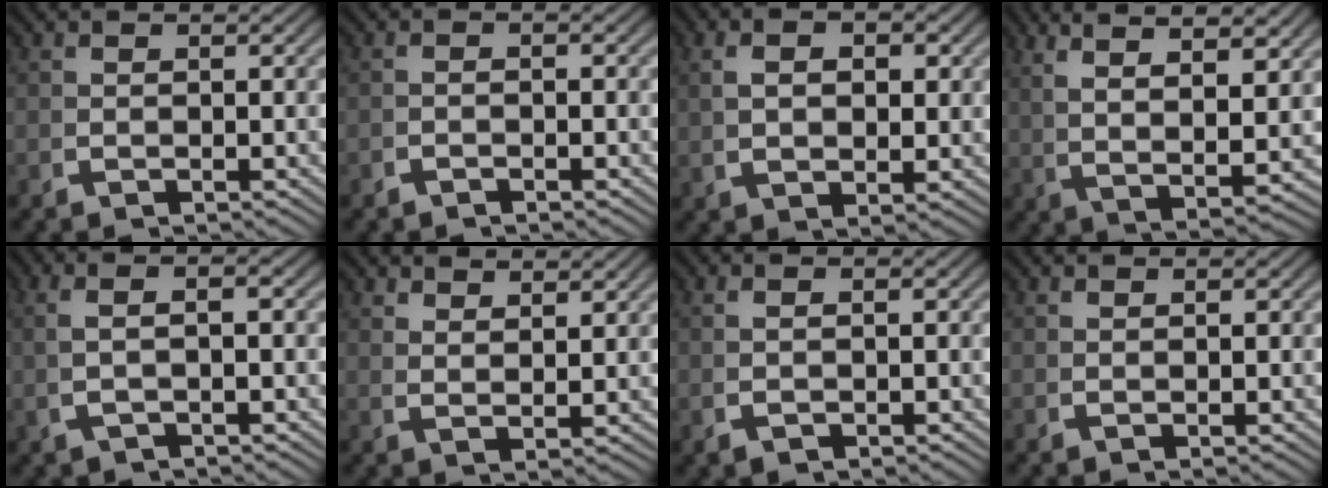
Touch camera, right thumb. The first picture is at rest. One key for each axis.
{"total": 0.9, "fx": -0.8, "fy": -0.1, "fz": 0.1, "tx": 0.005, "ty": 0.004, "tz": -0.019}
{"total": 3.1, "fx": 1.0, "fy": 1.5, "fz": 2.5, "tx": -0.042, "ty": 0.001, "tz": 0.027}
{"total": 8.5, "fx": 3.8, "fy": 3.3, "fz": 6.8, "tx": -0.117, "ty": 0.013, "tz": 0.063}
{"total": 2.7, "fx": 0.2, "fy": 0.5, "fz": 2.6, "tx": -0.055, "ty": 0.011, "tz": 0.007}
{"total": 2.6, "fx": 2.5, "fy": -0.3, "fz": 0.8, "tx": -0.007, "ty": 0.004, "tz": 0.050}
{"total": 1.0, "fx": -0.1, "fy": 0.2, "fz": 0.9, "tx": -0.016, "ty": 0.004, "tz": 0.003}
{"total": 0.5, "fx": 0.5, "fy": -0.2, "fz": 0.1, "tx": 0.000, "ty": 0.001, "tz": 0.012}